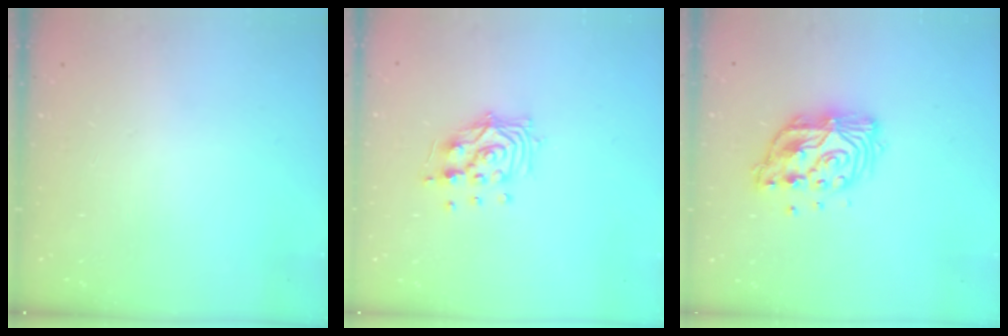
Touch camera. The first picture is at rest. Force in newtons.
{"total": 10.8, "press": 10.7, "slide": 1.1}
{"total": 12.7, "press": 12.6, "slide": 1.0}